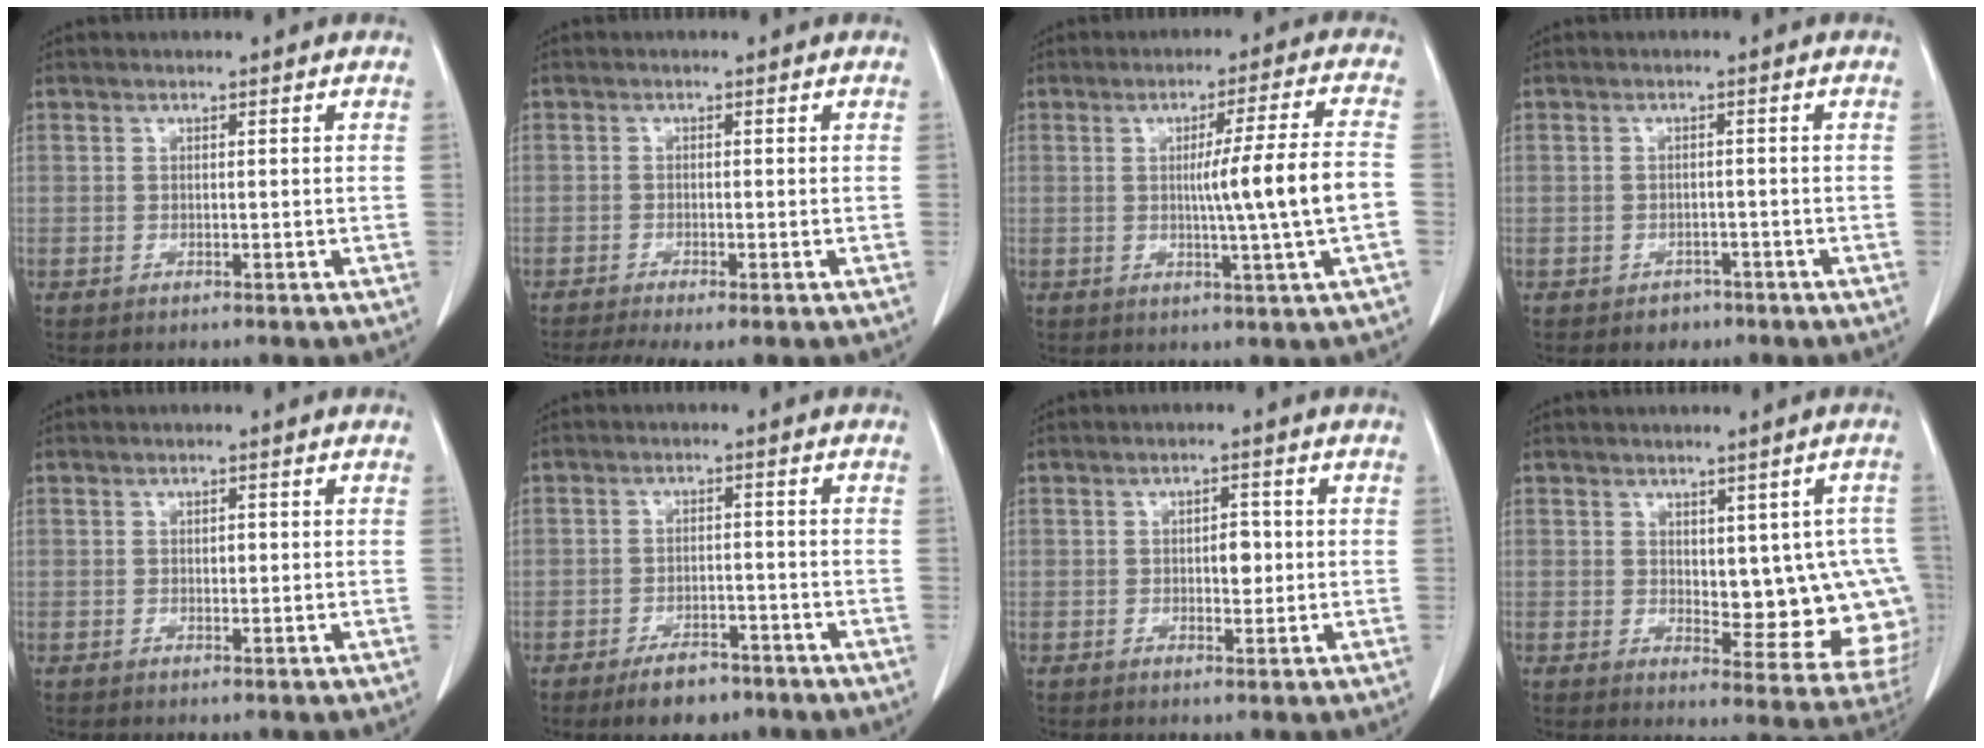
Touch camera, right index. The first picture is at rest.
{"total": 5.3, "force": [-3.7, 0.8, 3.7], "torque": [-0.063, -0.012, -0.061]}
{"total": 9.6, "force": [-0.8, -1.5, 9.5], "torque": [-0.143, -0.003, -0.010]}
{"total": 2.2, "force": [-1.4, 1.6, 0.4], "torque": [-0.007, 0.005, -0.017]}
{"total": 0.9, "force": [0.1, 0.5, 0.8], "torque": [-0.010, 0.001, 0.002]}
{"total": 5.6, "force": [-4.0, 2.4, 3.0], "torque": [-0.051, 0.000, -0.060]}
{"total": 2.8, "force": [0.0, 1.5, 2.4], "torque": [-0.031, 0.002, 0.002]}
{"total": 12.1, "force": [0.5, 5.2, 10.9], "torque": [-0.108, -0.001, 0.017]}